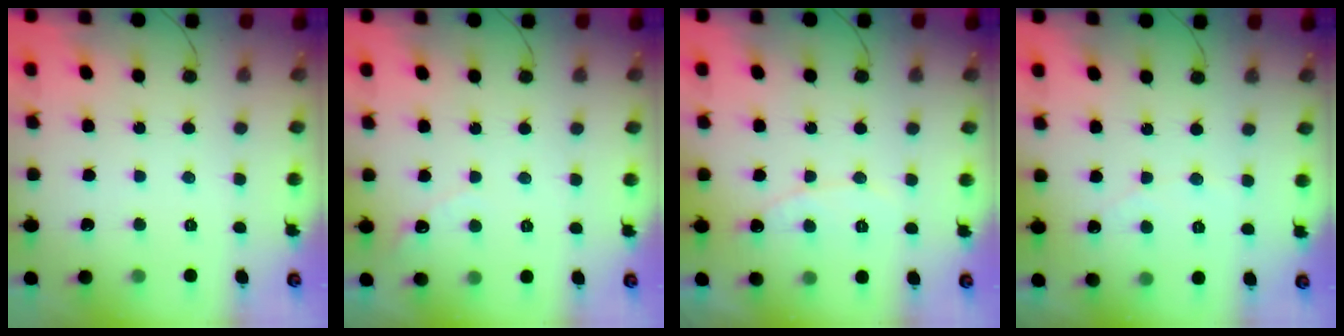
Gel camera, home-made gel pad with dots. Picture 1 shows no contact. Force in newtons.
{"total": 2.9, "press": 2.9, "slide": 0.2}
{"total": 6.3, "press": 6.3, "slide": 0.4}
{"total": 2.5, "press": 2.5, "slide": 0.1}